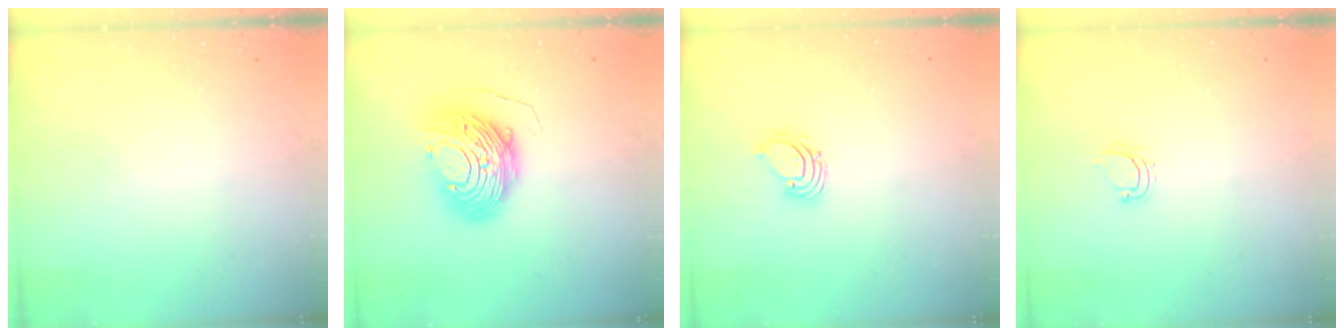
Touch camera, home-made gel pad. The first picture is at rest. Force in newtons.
{"total": 13.5, "press": 13.4, "slide": 1.0}
{"total": 2.6, "press": 2.6, "slide": 0.2}
{"total": 4.3, "press": 4.2, "slide": 0.6}